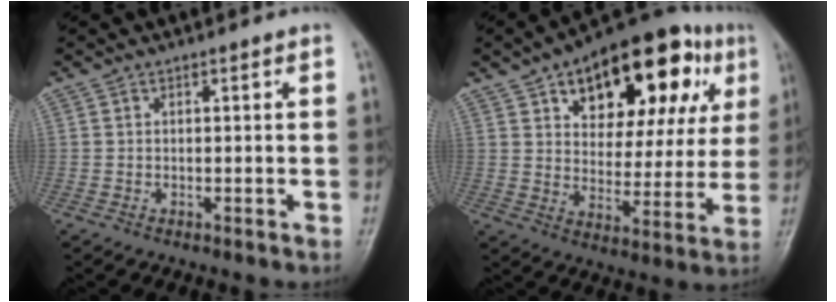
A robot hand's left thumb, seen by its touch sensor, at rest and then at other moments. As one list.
[{"total": 24.8, "force": [11.0, 13.2, 17.9], "torque": [-0.208, 0.008, 0.160]}]